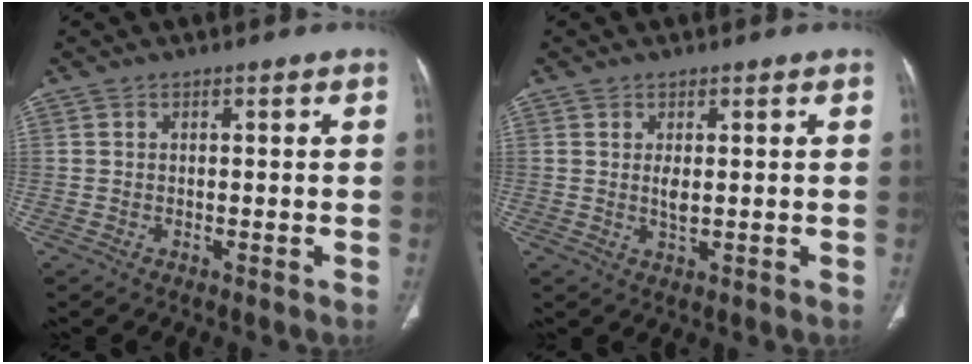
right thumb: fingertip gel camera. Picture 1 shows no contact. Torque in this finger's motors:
{"motor_torque": [3.19, 1.09, 0.55, -0.78, -0.01]}